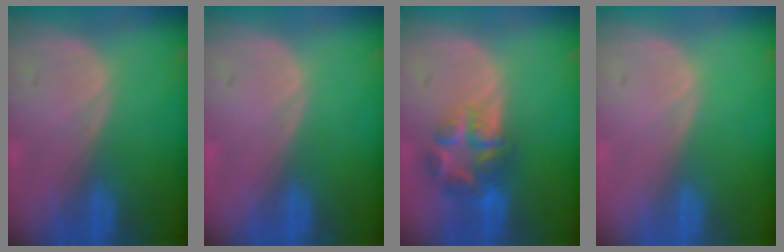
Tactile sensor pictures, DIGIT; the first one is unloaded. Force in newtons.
{"total": 0.0}
{"total": 7.0, "press": 5.9, "slide": 3.6}
{"total": 0.0}